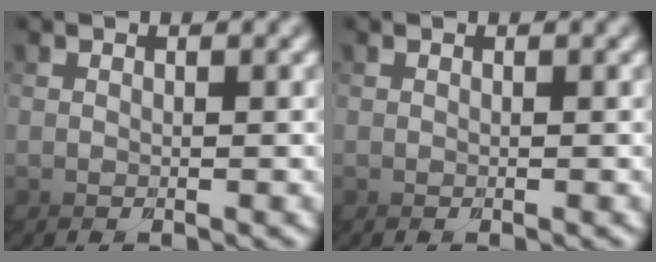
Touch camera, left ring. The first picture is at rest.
{"total": 0.0}